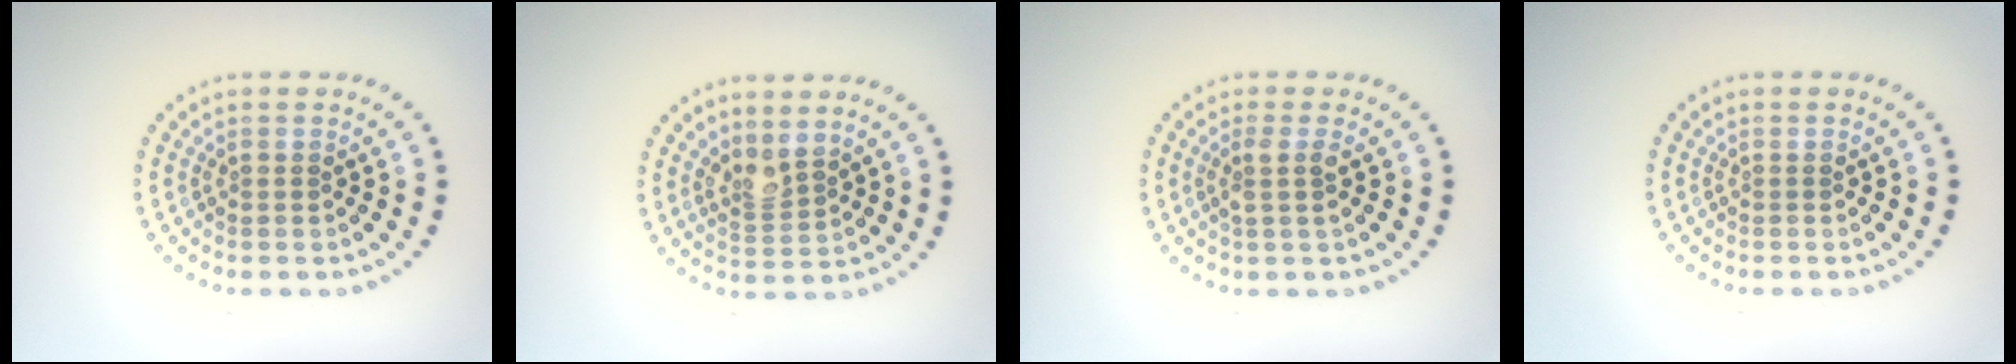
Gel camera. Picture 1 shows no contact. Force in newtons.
{"total": 2.1, "press": 1.6, "slide": 1.3}
{"total": 1.7, "press": 1.4, "slide": 1.0}
{"total": 0.0}